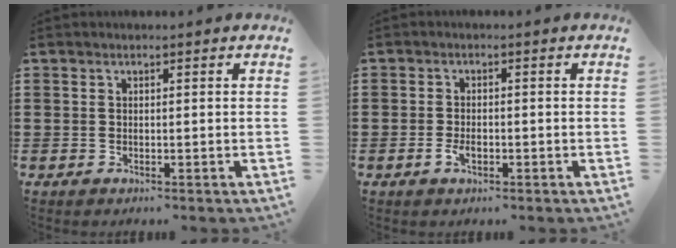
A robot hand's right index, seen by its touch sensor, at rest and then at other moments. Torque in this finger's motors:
{"motor_torque": [1.07, 1.07, 0.01, 0.01]}